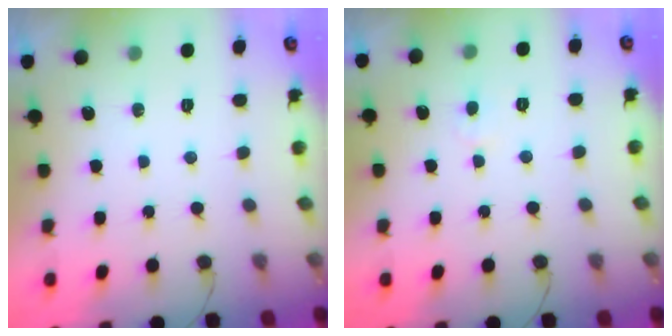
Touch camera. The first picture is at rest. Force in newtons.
{"total": 3.1, "press": 3.0, "slide": 0.3}